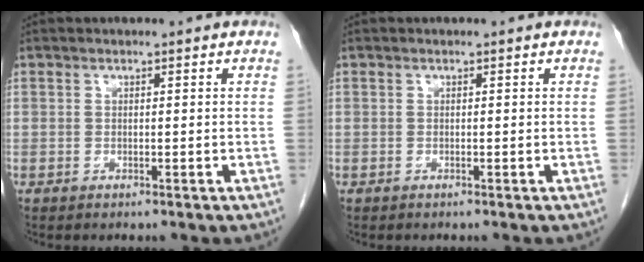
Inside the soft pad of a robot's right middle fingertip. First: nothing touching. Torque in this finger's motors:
{"motor_torque": [0.08, -0.03, -0.02, 0.00]}